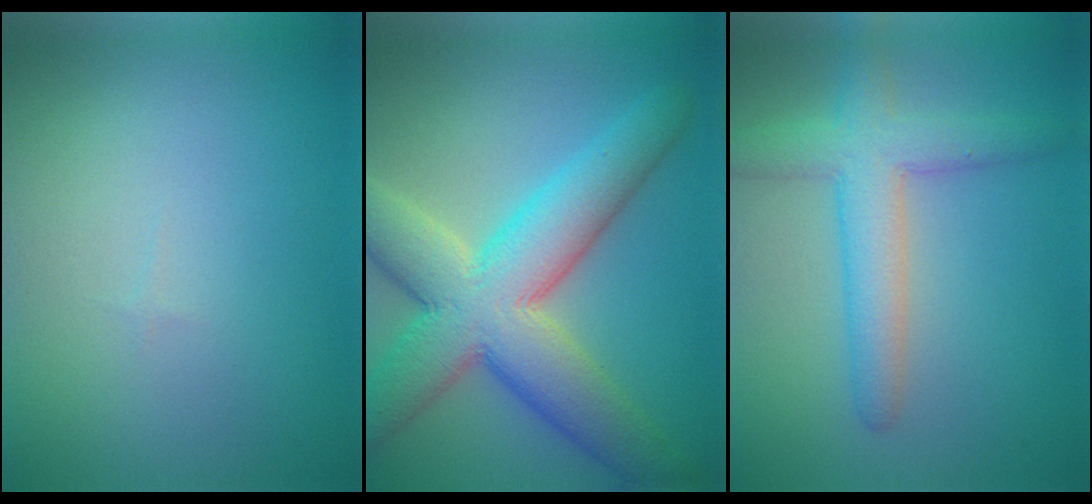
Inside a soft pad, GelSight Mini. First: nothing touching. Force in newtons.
{"total": 11.2, "press": 11.2, "slide": 0.4}
{"total": 4.7, "press": 4.7, "slide": 0.2}